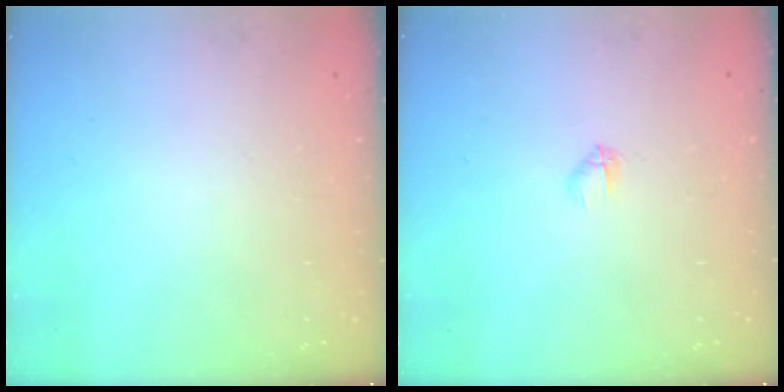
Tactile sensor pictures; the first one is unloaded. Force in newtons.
{"total": 2.7, "press": 2.5, "slide": 0.8}